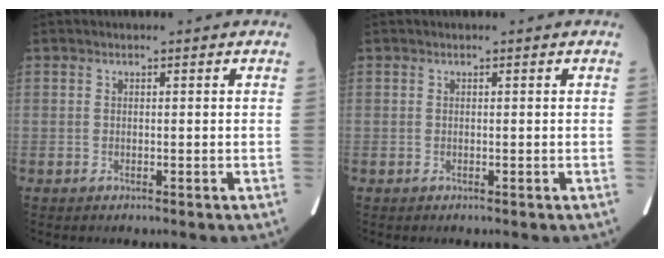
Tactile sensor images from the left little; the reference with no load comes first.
{"total": 0.0}